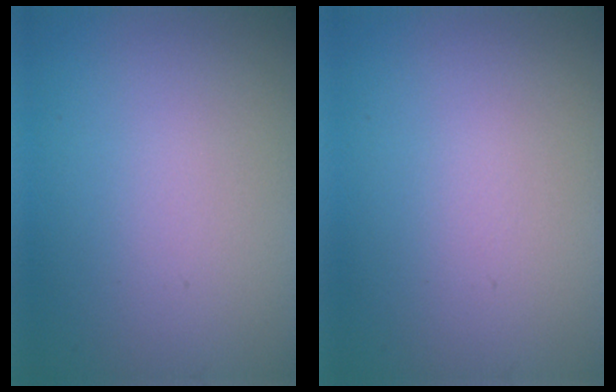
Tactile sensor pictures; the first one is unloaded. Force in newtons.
{"total": 0.0}